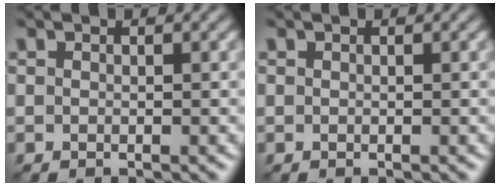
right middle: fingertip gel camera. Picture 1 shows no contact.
{"total": 0.0}